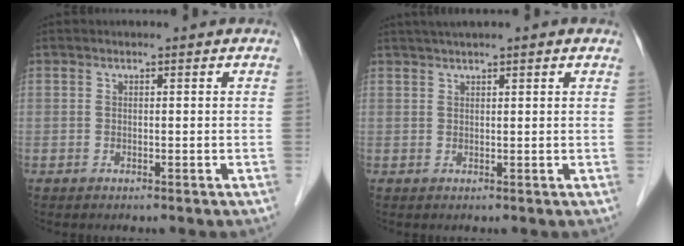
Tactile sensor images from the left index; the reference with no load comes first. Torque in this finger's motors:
{"motor_torque": [0.34, -0.53, 0.56, 0.11]}